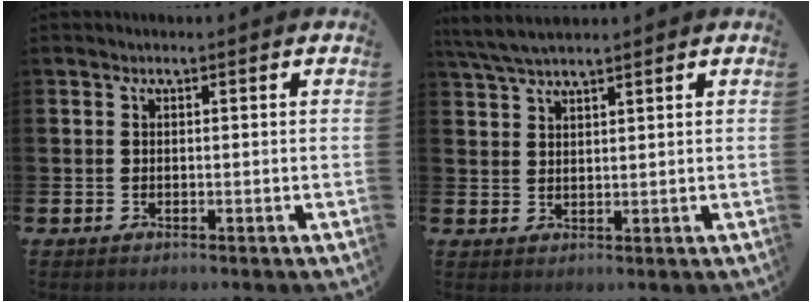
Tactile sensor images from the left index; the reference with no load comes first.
{"total": 4.2, "force": [3.8, 0.7, 1.6], "torque": [-0.046, -0.005, 0.072]}